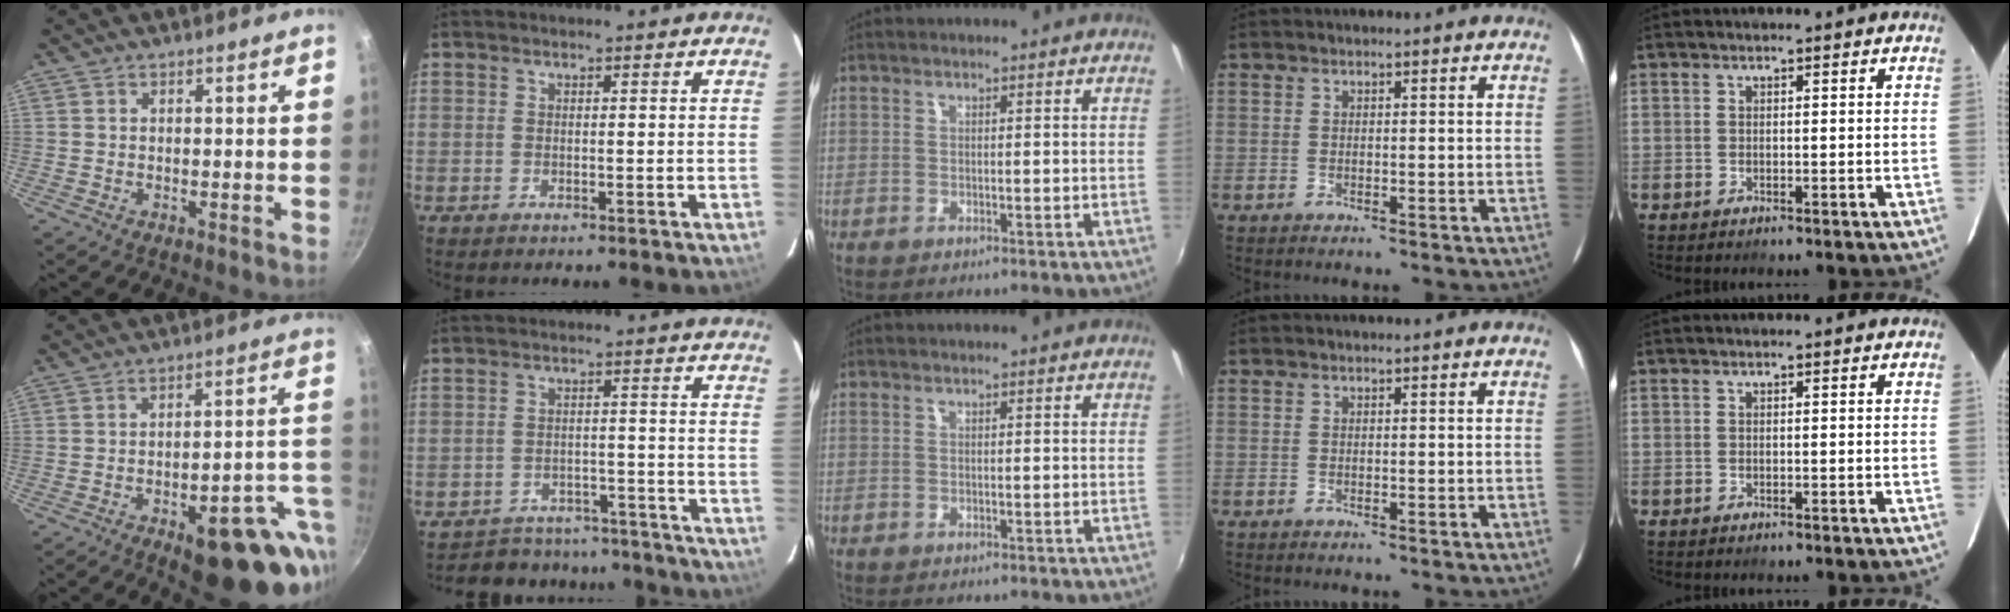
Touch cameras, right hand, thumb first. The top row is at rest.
{"thumb": {"total": 20.4, "force": [-7.9, 7.8, 17.1], "torque": [-0.154, 0.028, -0.098]}, "index": {"total": 14.3, "force": [-12.8, 5.7, 2.8], "torque": [-0.070, 0.032, -0.158]}}